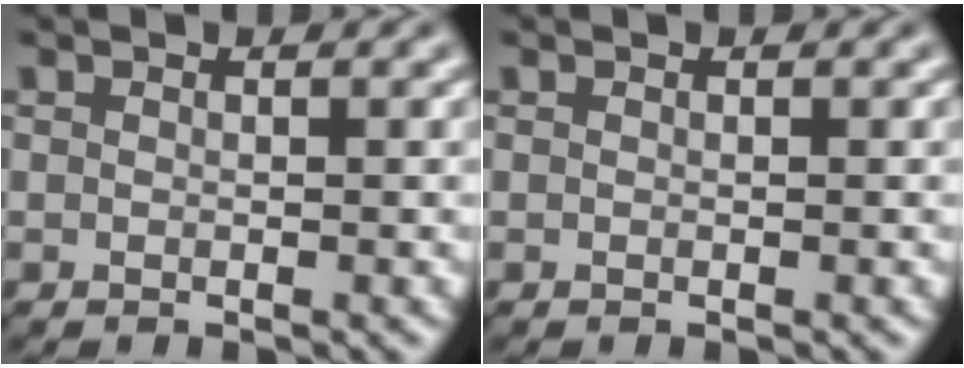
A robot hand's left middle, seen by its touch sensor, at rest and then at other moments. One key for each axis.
{"total": 0.0}